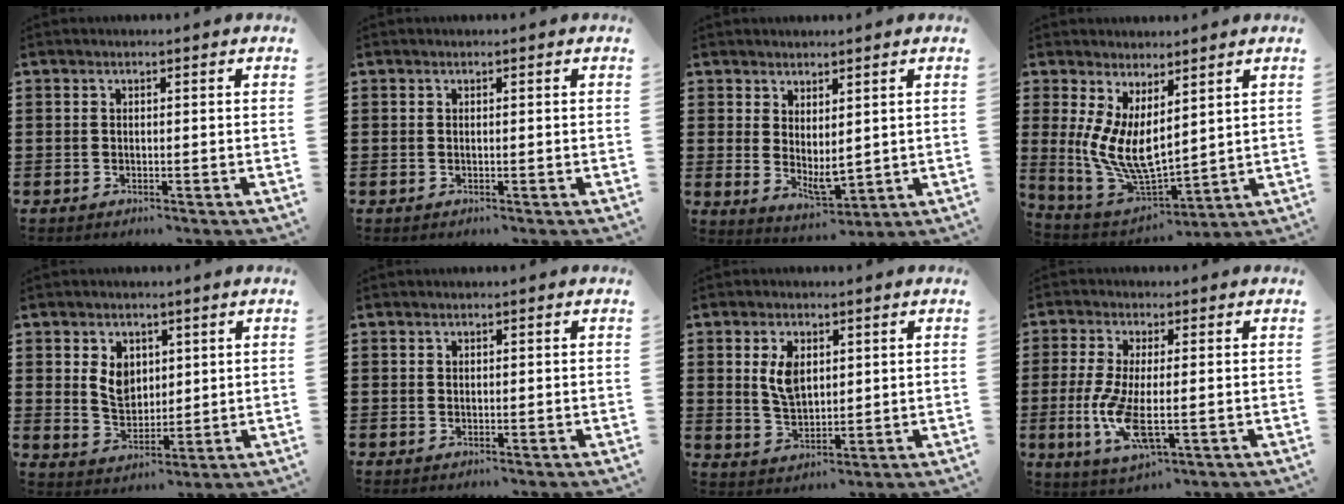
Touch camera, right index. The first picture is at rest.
{"total": 0.0}
{"total": 3.0, "force": [1.8, 1.5, 1.9], "torque": [-0.042, -0.009, 0.037]}
{"total": 7.4, "force": [1.7, 3.3, 6.4], "torque": [-0.156, -0.025, 0.029]}
{"total": 5.5, "force": [1.7, 4.2, 3.0], "torque": [-0.066, 0.010, 0.029]}
{"total": 0.5, "force": [0.3, 0.4, 0.1], "torque": [-0.004, 0.002, 0.006]}
{"total": 5.3, "force": [1.7, 3.2, 3.9], "torque": [-0.086, 0.010, 0.030]}
{"total": 8.2, "force": [-1.5, 2.5, 7.7], "torque": [-0.172, -0.020, -0.029]}